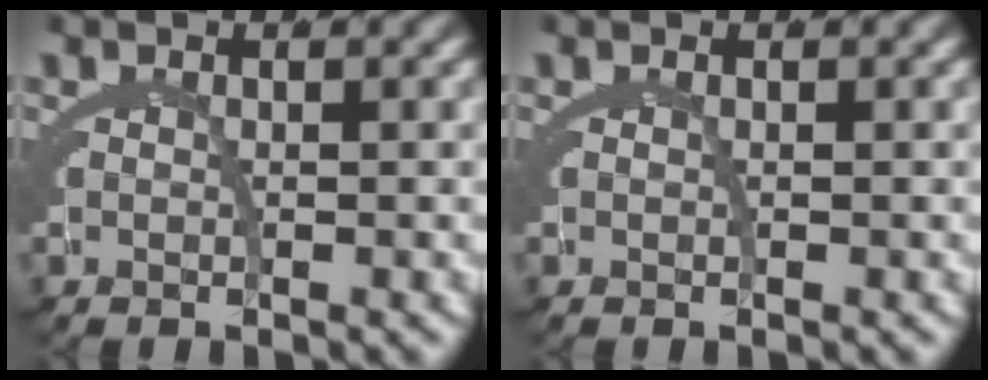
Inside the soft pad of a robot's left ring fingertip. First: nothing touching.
{"total": 0.0}